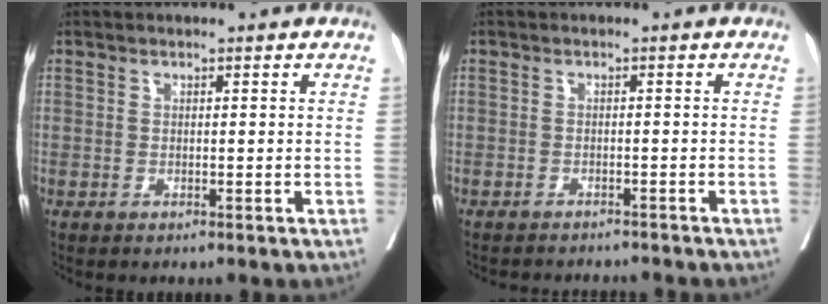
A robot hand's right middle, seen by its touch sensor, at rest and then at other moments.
{"total": 7.0, "force": [-6.7, 1.1, 1.6], "torque": [-0.014, -0.006, -0.080]}